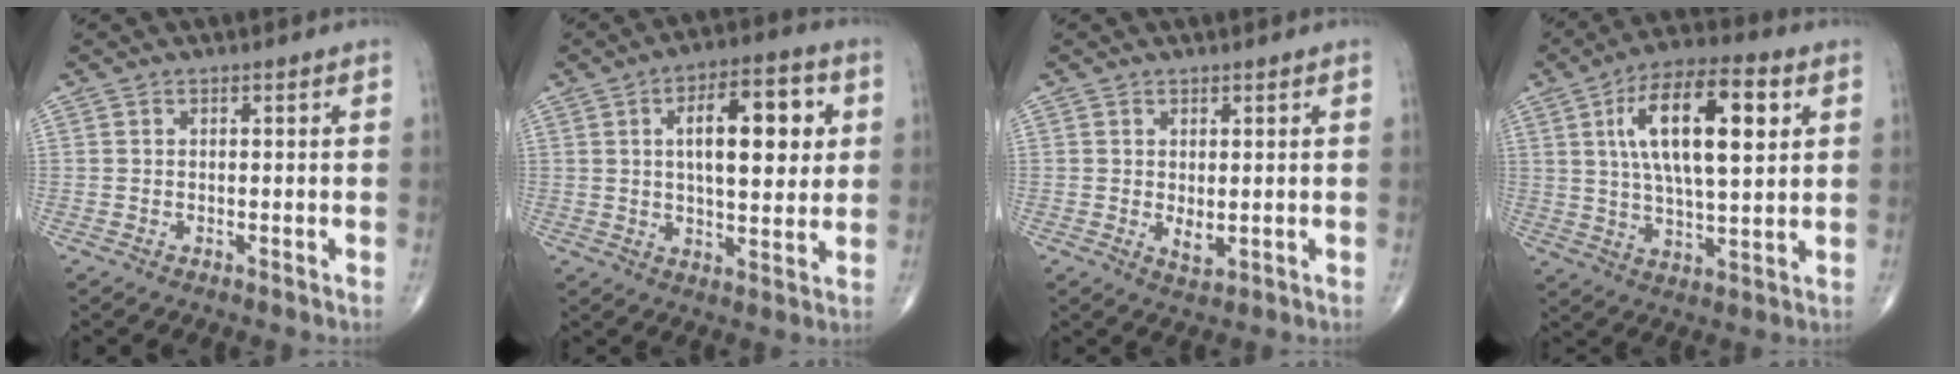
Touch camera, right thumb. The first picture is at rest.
{"total": 15.0, "force": [3.6, 6.4, 13.1], "torque": [-0.168, 0.000, 0.051]}
{"total": 2.4, "force": [0.2, 1.2, 2.0], "torque": [-0.029, -0.009, 0.007]}
{"total": 17.9, "force": [5.2, 6.8, 15.7], "torque": [-0.259, -0.001, 0.085]}